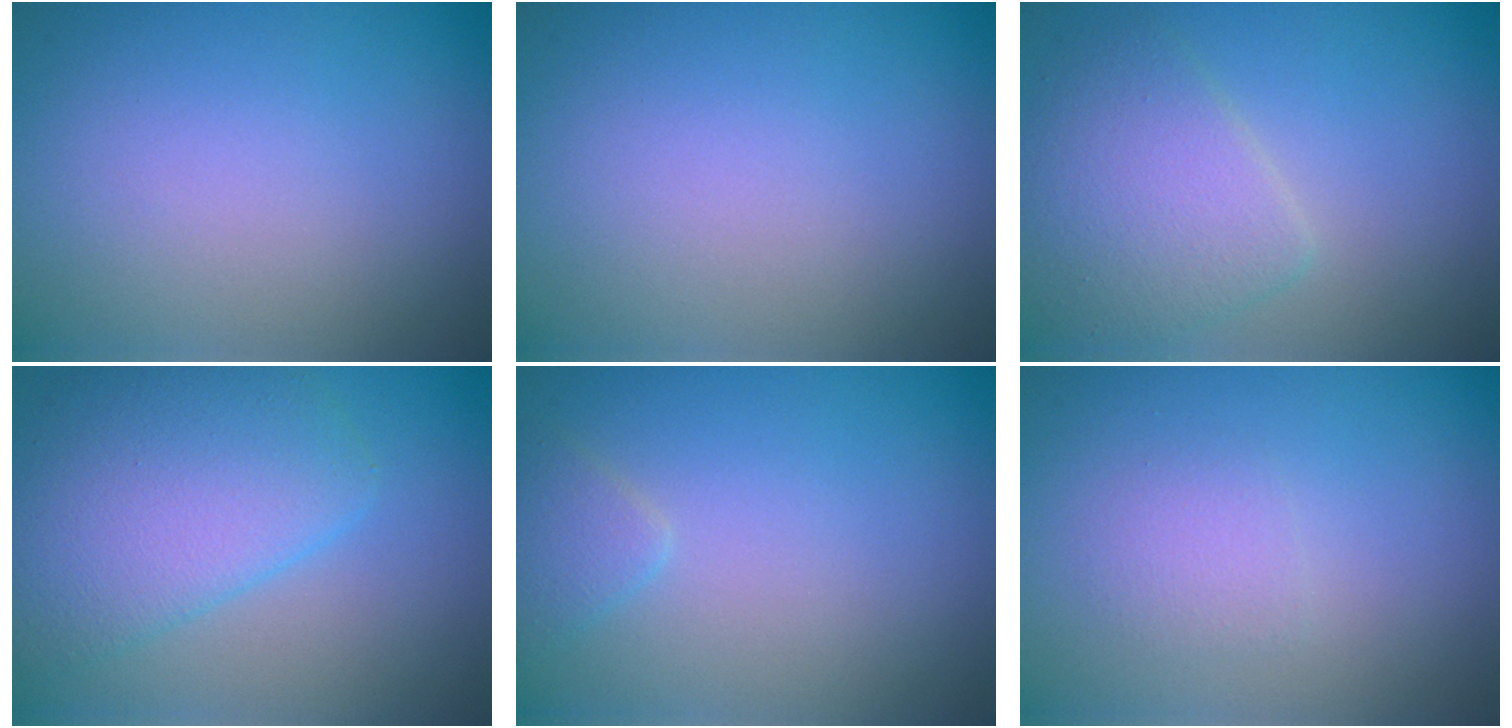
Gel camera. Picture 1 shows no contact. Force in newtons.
{"total": 0.0}
{"total": 4.0, "press": 4.0, "slide": 0.2}
{"total": 6.1, "press": 6.1, "slide": 0.1}
{"total": 1.4, "press": 1.4, "slide": 0.1}
{"total": 1.2, "press": 1.2, "slide": 0.0}